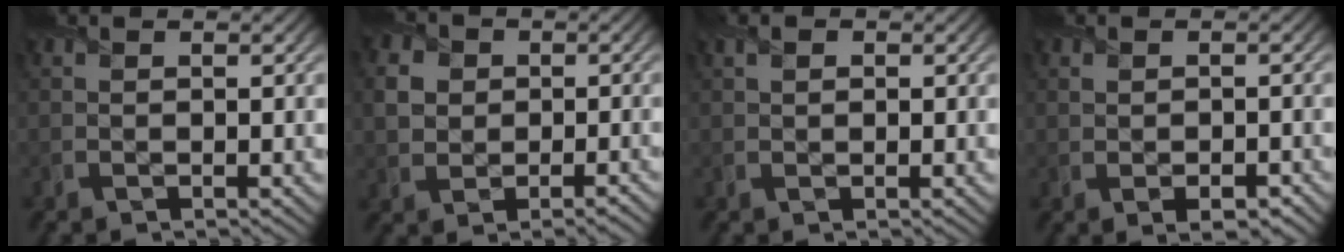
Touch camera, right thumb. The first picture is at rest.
{"total": 4.5, "force": [0.2, 3.7, 2.5], "torque": [-0.051, 0.003, -0.004]}
{"total": 1.2, "force": [0.6, 0.8, 0.8], "torque": [-0.017, 0.005, 0.009]}
{"total": 3.1, "force": [-0.8, 1.9, 2.4], "torque": [-0.036, -0.012, -0.003]}